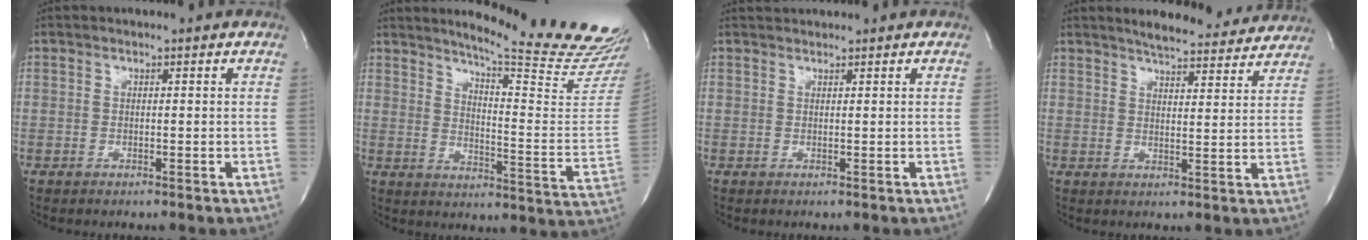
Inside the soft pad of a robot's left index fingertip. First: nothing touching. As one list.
[{"total": 21.5, "force": [19.5, -0.9, 9.0], "torque": [-0.130, -0.128, 0.239]}, {"total": 2.2, "force": [2.2, 0.2, 0.2], "torque": [-0.006, 0.025, 0.039]}, {"total": 12.4, "force": [11.6, 2.1, 3.6], "torque": [-0.041, -0.005, 0.138]}]